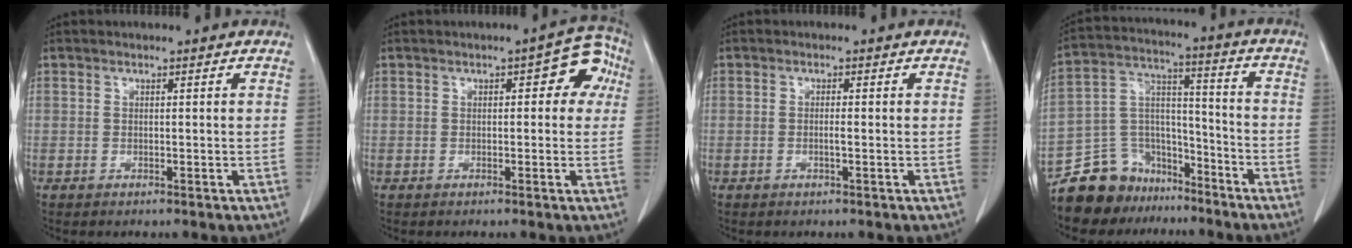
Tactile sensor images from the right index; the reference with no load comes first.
{"total": 6.2, "force": [1.5, 2.9, 5.3], "torque": [-0.048, 0.031, 0.011]}
{"total": 1.1, "force": [-0.2, 0.0, 1.1], "torque": [-0.021, -0.001, -0.003]}
{"total": 13.3, "force": [-10.7, 7.6, 2.2], "torque": [-0.048, 0.066, -0.186]}